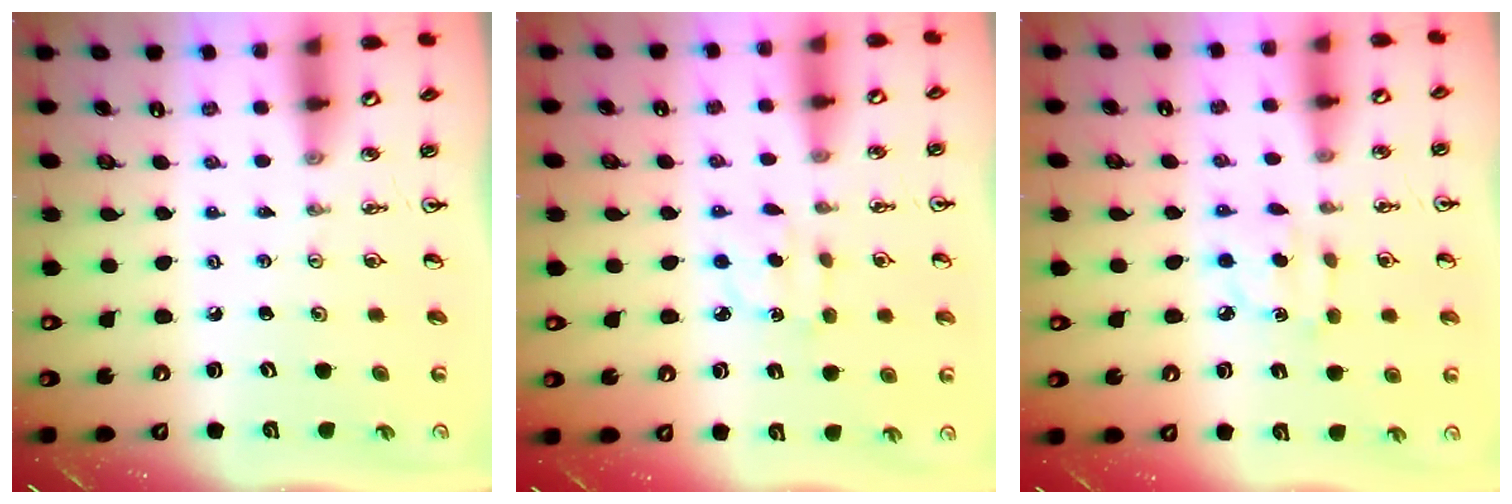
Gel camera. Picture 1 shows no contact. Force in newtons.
{"total": 4.5, "press": 4.5, "slide": 0.6}
{"total": 3.1, "press": 3.1, "slide": 0.2}